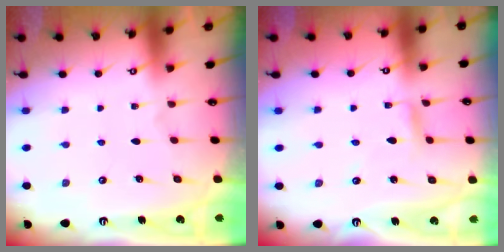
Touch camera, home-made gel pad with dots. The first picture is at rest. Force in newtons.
{"total": 2.9, "press": 2.9, "slide": 0.0}